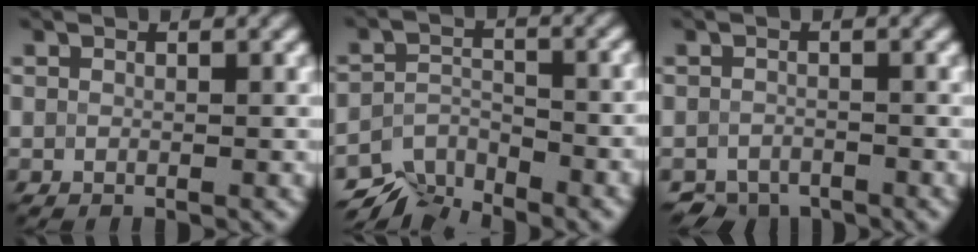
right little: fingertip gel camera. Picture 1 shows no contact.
{"total": 7.7, "force": [-7.3, 1.6, 1.5], "torque": [-0.007, -0.009, -0.108]}
{"total": 3.4, "force": [-3.1, 1.4, 0.0], "torque": [0.008, -0.008, -0.063]}